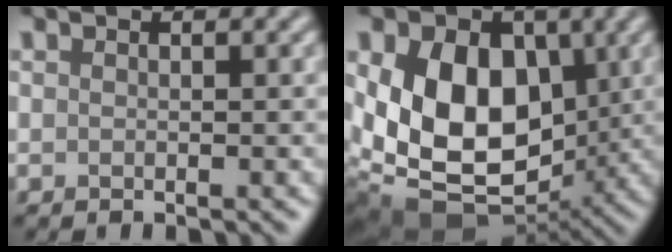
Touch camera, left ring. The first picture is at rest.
{"total": 13.6, "force": [0.9, 9.4, 9.7], "torque": [-0.161, -0.017, 0.013]}